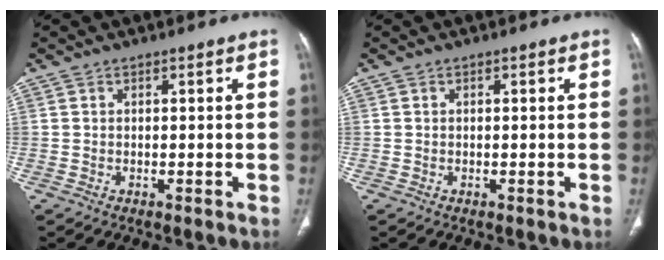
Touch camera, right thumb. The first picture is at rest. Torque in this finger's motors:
{"motor_torque": [0.15, -0.09, -0.29, 0.10, -0.01]}